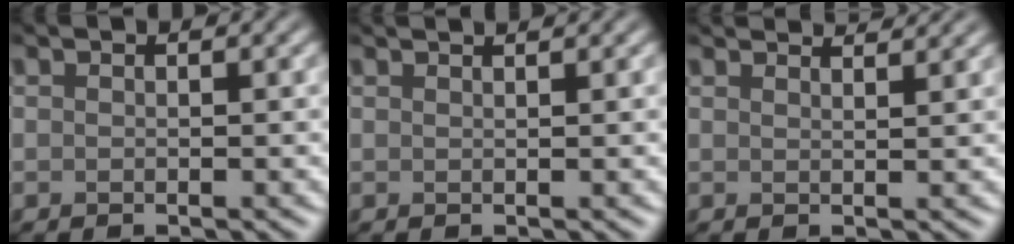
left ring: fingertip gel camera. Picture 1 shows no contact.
{"total": 2.4, "force": [1.8, 0.9, 1.3], "torque": [0.001, 0.006, -0.005]}
{"total": 3.9, "force": [3.5, 0.8, 1.5], "torque": [-0.005, 0.014, 0.022]}